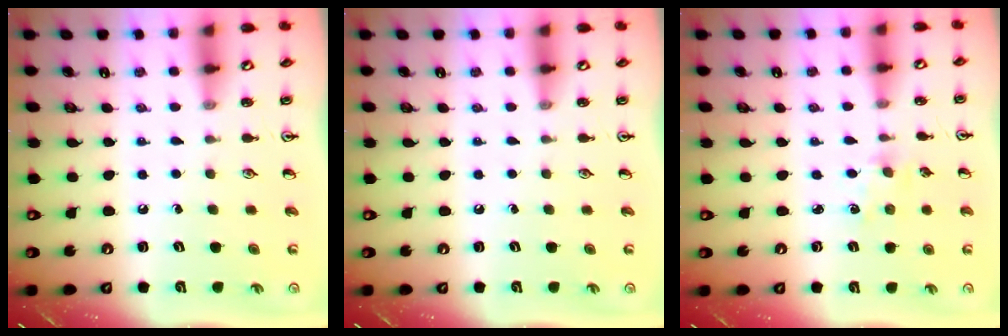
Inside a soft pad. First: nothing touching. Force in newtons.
{"total": 0.0}
{"total": 2.5, "press": 2.4, "slide": 0.3}